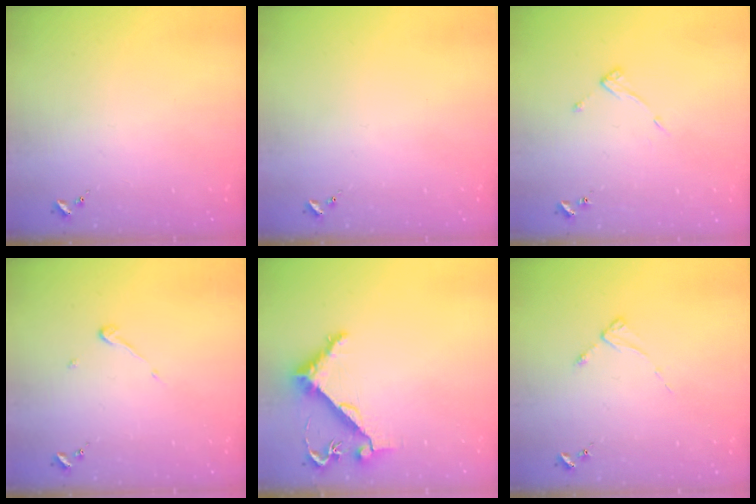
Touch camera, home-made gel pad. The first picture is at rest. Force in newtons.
{"total": 0.0}
{"total": 7.5, "press": 7.5, "slide": 0.5}
{"total": 3.7, "press": 3.7, "slide": 0.3}
{"total": 6.3, "press": 6.3, "slide": 0.6}
{"total": 2.2, "press": 2.2, "slide": 0.4}